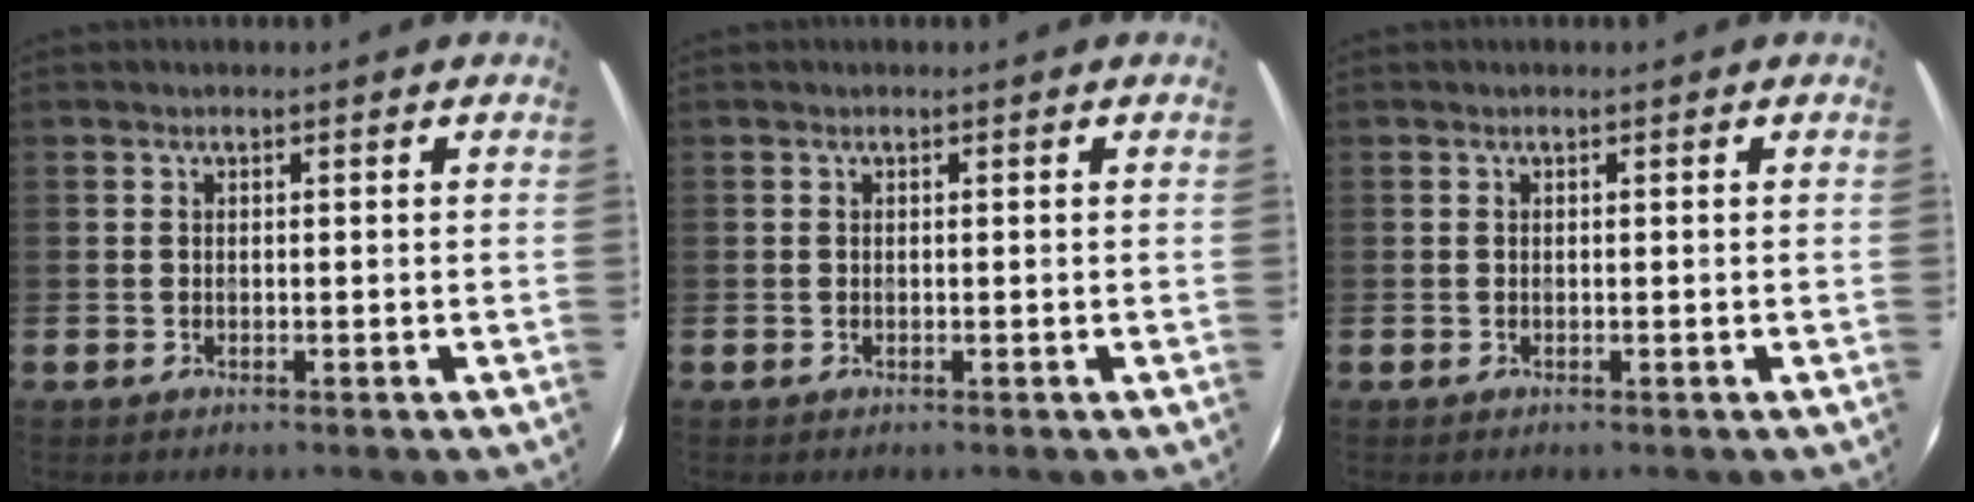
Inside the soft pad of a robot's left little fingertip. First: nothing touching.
{"total": 0.0}
{"total": 0.0}